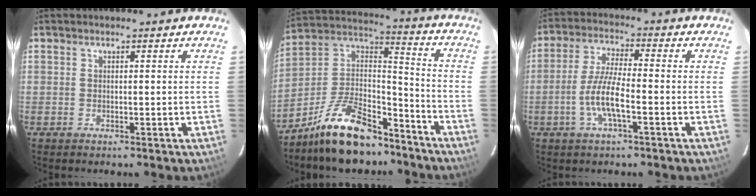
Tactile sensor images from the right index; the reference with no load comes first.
{"total": 18.0, "force": [-13.0, 7.4, 10.1], "torque": [-0.203, 0.032, -0.222]}
{"total": 7.8, "force": [-2.8, 1.5, 7.1], "torque": [-0.149, -0.001, -0.056]}